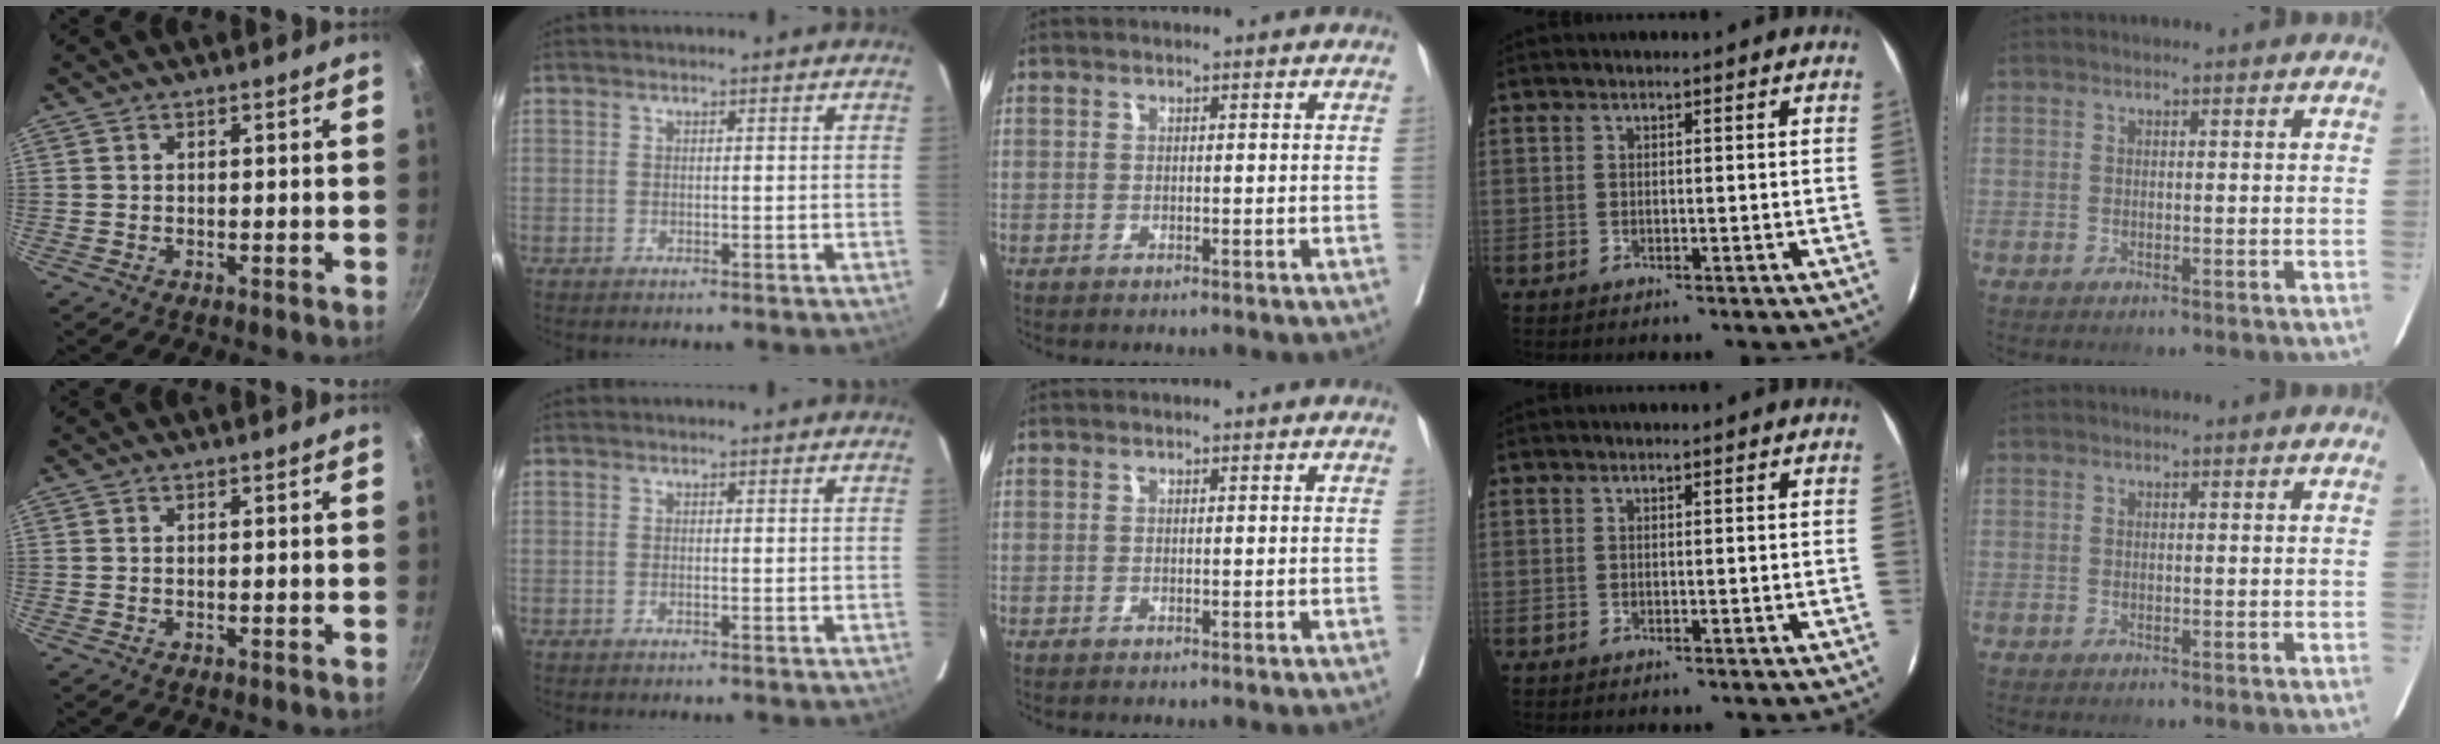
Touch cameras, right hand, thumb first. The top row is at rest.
{}